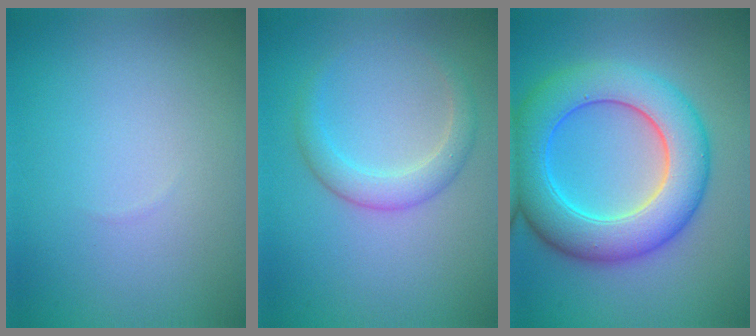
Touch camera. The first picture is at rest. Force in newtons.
{"total": 2.6, "press": 2.6, "slide": 0.1}
{"total": 8.9, "press": 8.9, "slide": 0.3}